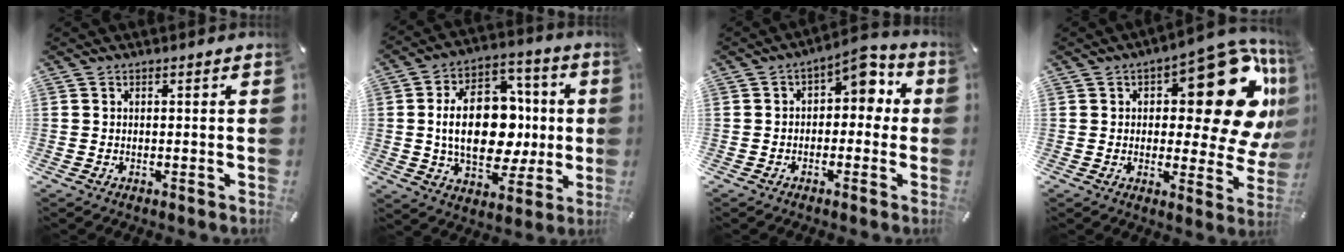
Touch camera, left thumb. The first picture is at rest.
{"total": 19.9, "force": [-0.1, 13.5, 14.6], "torque": [-0.261, -0.001, -0.002]}
{"total": 6.1, "force": [2.1, 3.9, 4.2], "torque": [-0.058, -0.015, 0.027]}
{"total": 24.5, "force": [8.3, 11.7, 19.9], "torque": [-0.229, -0.060, 0.138]}